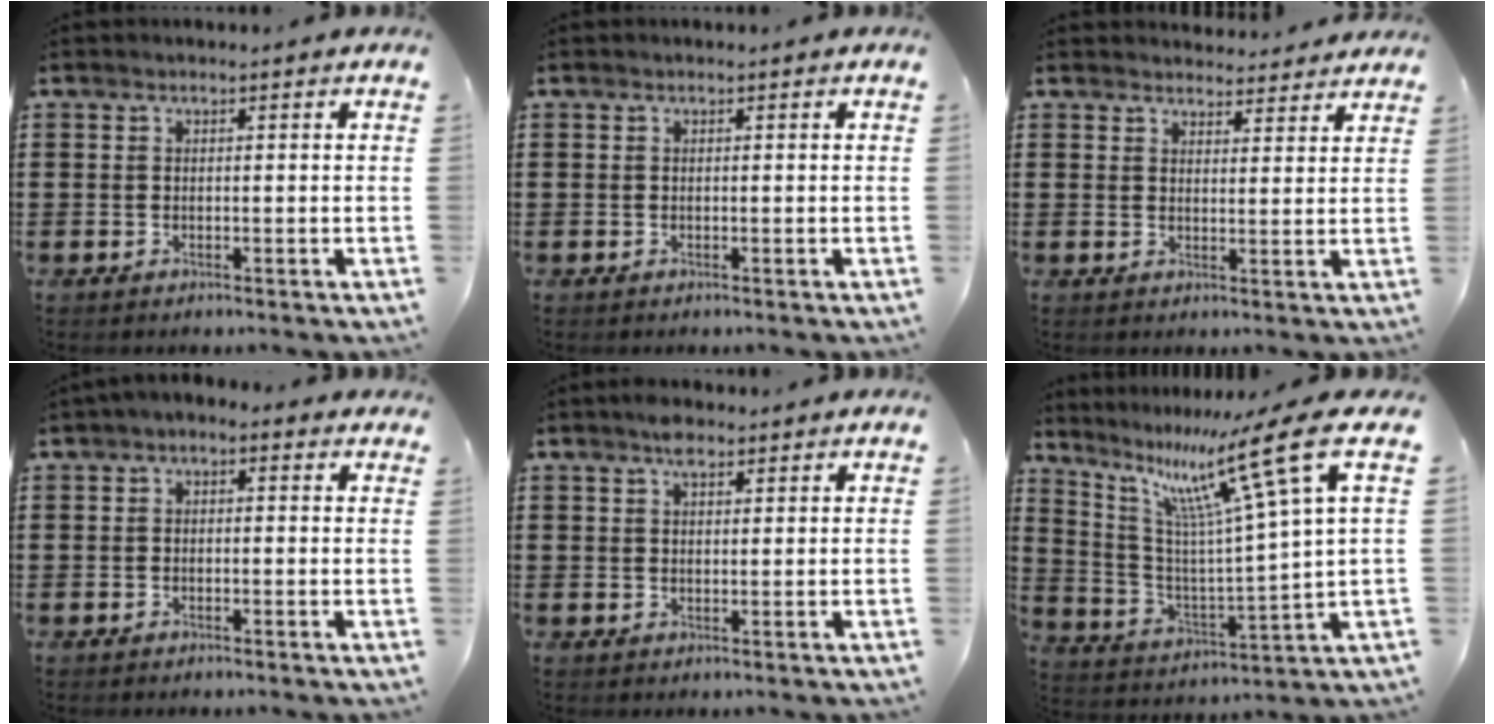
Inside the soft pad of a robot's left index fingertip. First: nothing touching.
{"total": 0.0}
{"total": 3.2, "force": [3.1, 0.6, 0.1], "torque": [-0.003, -0.014, 0.057]}
{"total": 1.3, "force": [-1.1, 0.5, 0.5], "torque": [-0.011, 0.003, -0.024]}
{"total": 2.9, "force": [2.0, 1.2, 1.8], "torque": [-0.033, 0.002, 0.034]}
{"total": 16.3, "force": [8.8, 1.4, 13.7], "torque": [-0.259, -0.042, 0.128]}